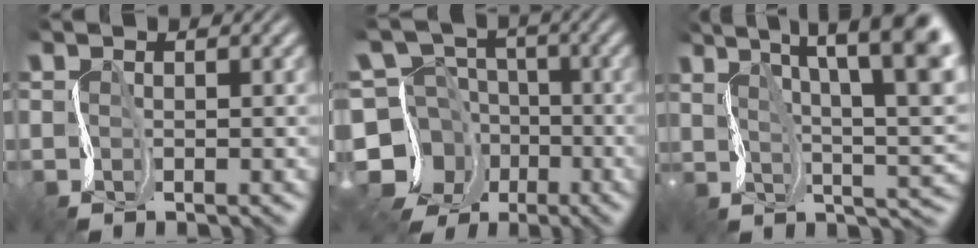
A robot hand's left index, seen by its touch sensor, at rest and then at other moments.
{"total": 10.6, "force": [-3.9, 9.5, 2.7], "torque": [-0.070, -0.005, -0.092]}
{"total": 12.9, "force": [5.8, 3.8, 10.9], "torque": [-0.151, 0.013, 0.085]}